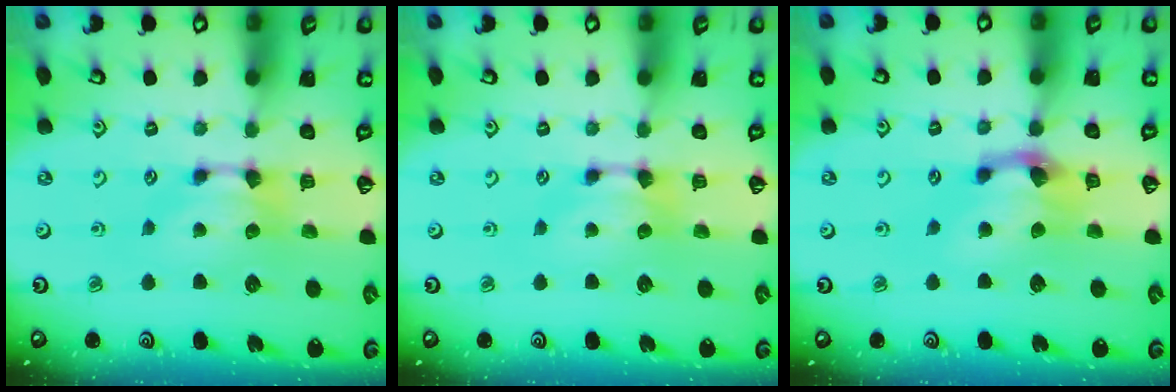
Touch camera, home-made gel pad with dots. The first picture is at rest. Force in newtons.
{"total": 0.0}
{"total": 2.1, "press": 1.3, "slide": 1.7}